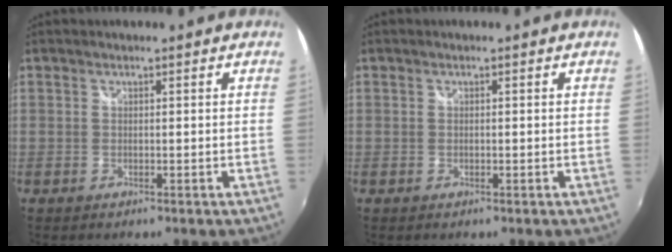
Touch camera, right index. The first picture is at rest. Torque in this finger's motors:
{"motor_torque": [-0.23, 0.31, -0.09, 0.00]}